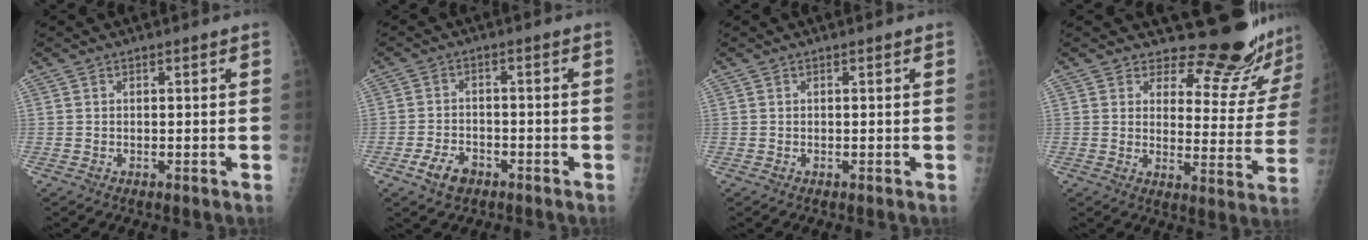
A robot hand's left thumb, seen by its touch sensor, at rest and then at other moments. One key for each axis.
{"total": 4.6, "fx": -2.6, "fy": 3.0, "fz": 2.4, "tx": -0.042, "ty": 0.013, "tz": -0.044}
{"total": 0.0}
{"total": 15.1, "fx": 14.2, "fy": 3.8, "fz": 3.0, "tx": 0.005, "ty": -0.151, "tz": 0.166}